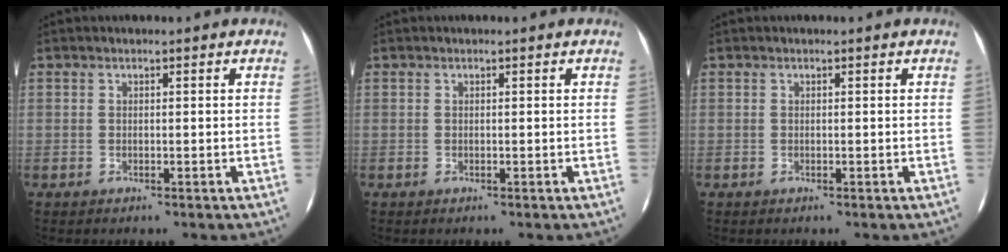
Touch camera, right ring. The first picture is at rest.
{"total": 0.0}
{"total": 0.0}